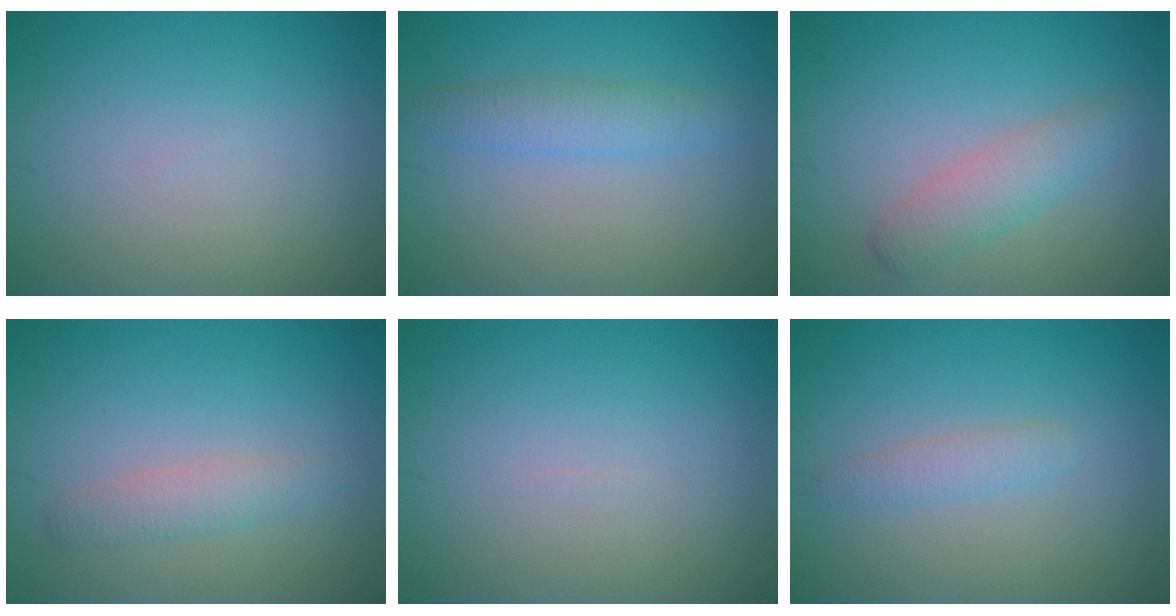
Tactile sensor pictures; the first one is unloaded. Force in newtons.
{"total": 2.5, "press": 2.5, "slide": 0.2}
{"total": 2.8, "press": 2.8, "slide": 0.1}
{"total": 2.0, "press": 2.0, "slide": 0.1}
{"total": 0.0}
{"total": 1.6, "press": 1.6, "slide": 0.1}